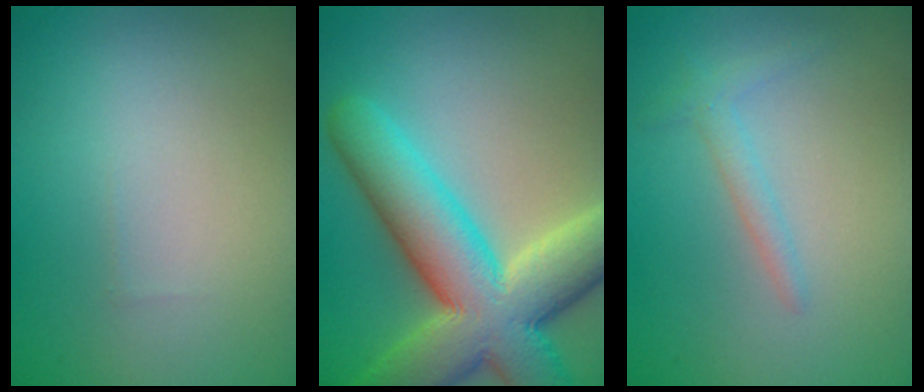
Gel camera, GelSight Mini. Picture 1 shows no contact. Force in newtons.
{"total": 11.9, "press": 11.9, "slide": 0.6}
{"total": 1.4, "press": 1.4, "slide": 0.1}